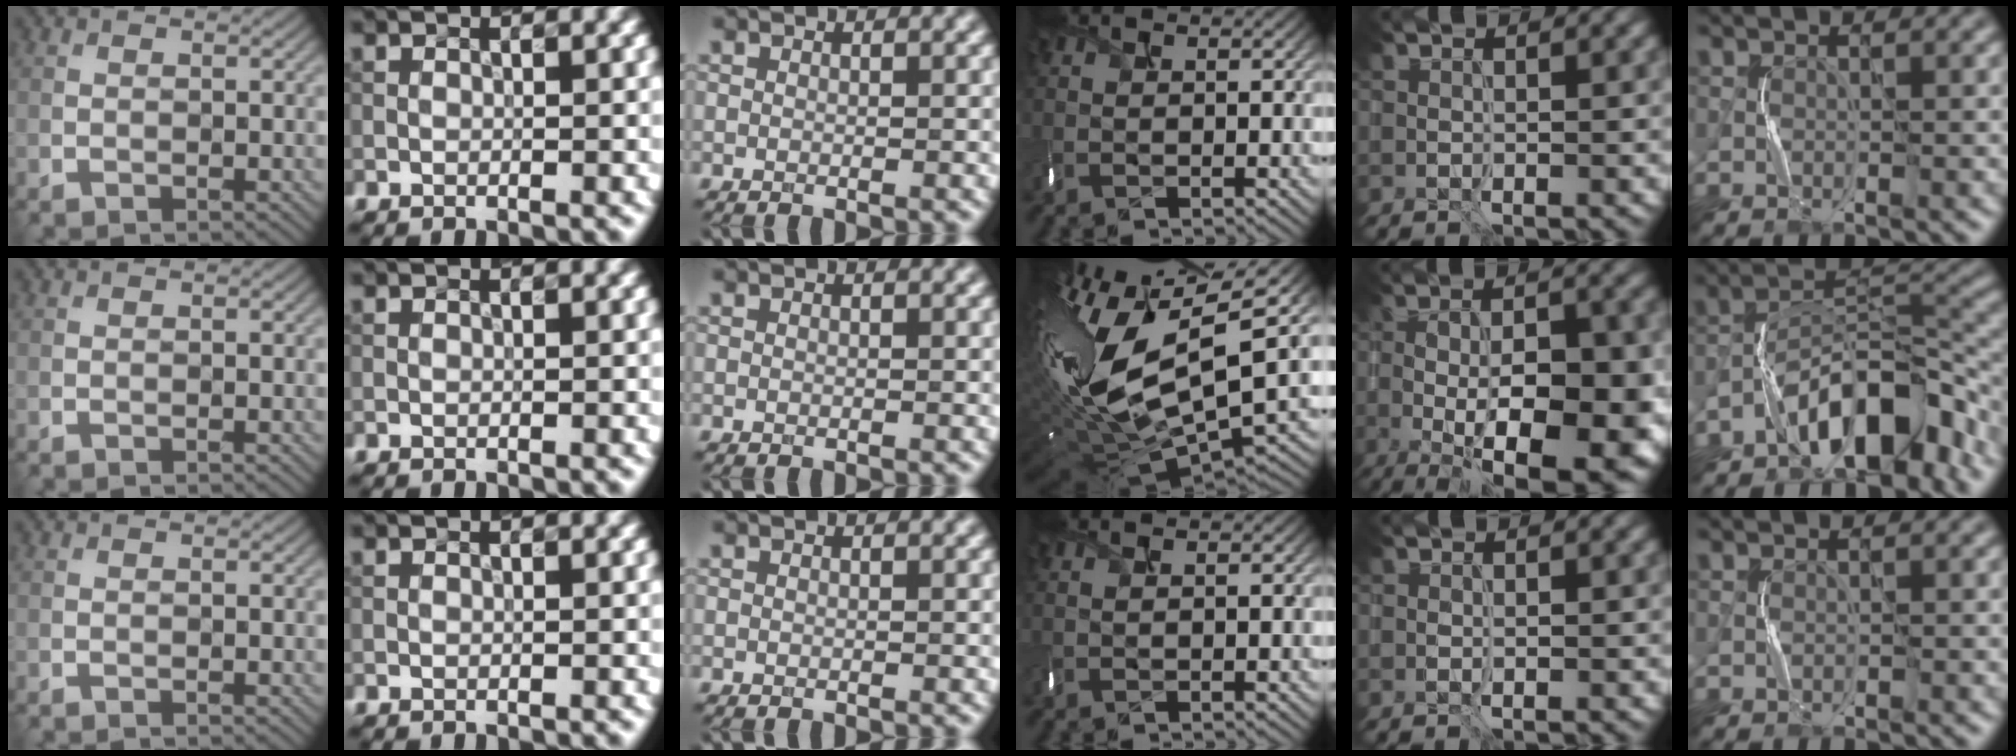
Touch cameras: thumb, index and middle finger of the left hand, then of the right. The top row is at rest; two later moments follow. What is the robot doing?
{"motion": "shake", "object": "box of matches"}